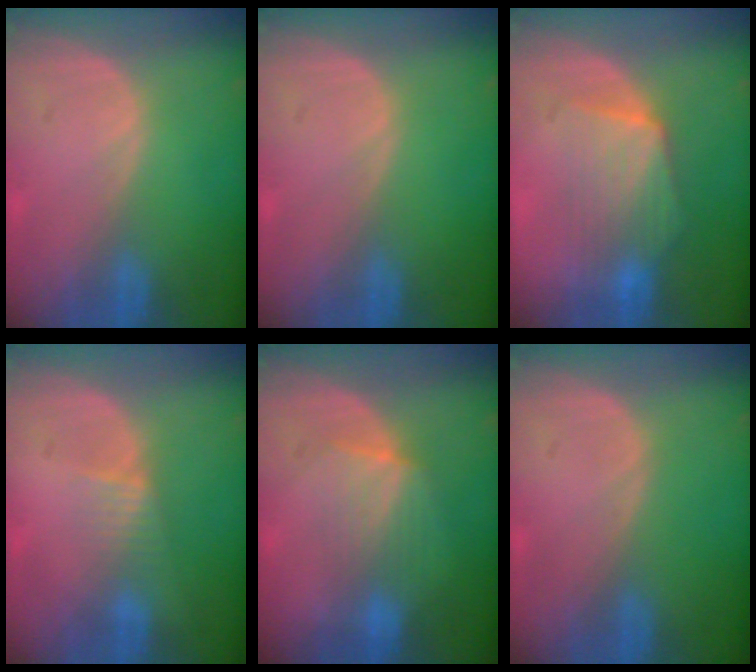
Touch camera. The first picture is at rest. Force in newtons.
{"total": 0.0}
{"total": 7.3, "press": 7.1, "slide": 1.6}
{"total": 2.6, "press": 2.4, "slide": 0.9}
{"total": 4.9, "press": 4.7, "slide": 1.2}
{"total": 0.0}